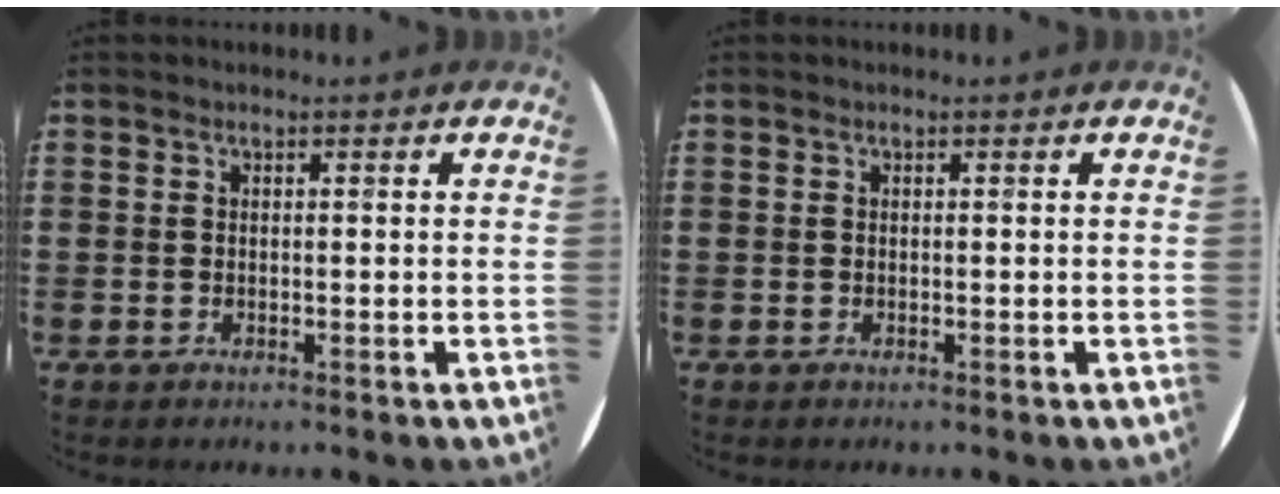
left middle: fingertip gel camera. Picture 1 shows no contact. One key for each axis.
{"total": 0.0}